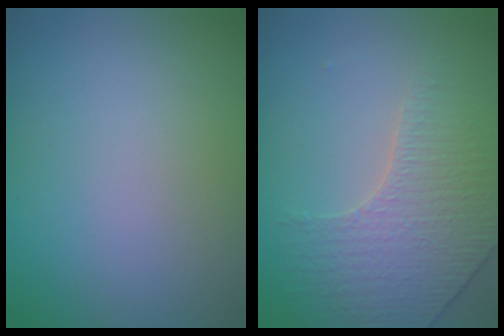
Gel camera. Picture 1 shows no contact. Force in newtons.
{"total": 3.9, "press": 3.5, "slide": 1.7}